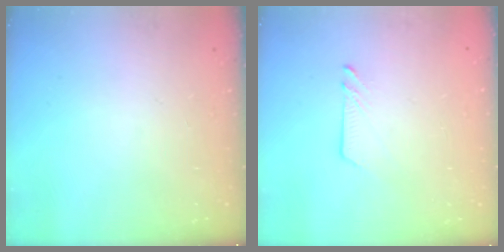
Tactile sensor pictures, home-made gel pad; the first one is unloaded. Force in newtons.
{"total": 3.9, "press": 3.8, "slide": 0.5}